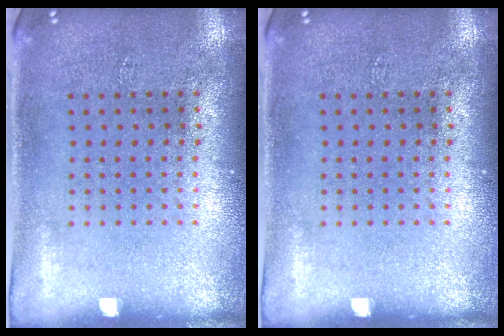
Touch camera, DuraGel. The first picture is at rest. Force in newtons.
{"total": 0.0}